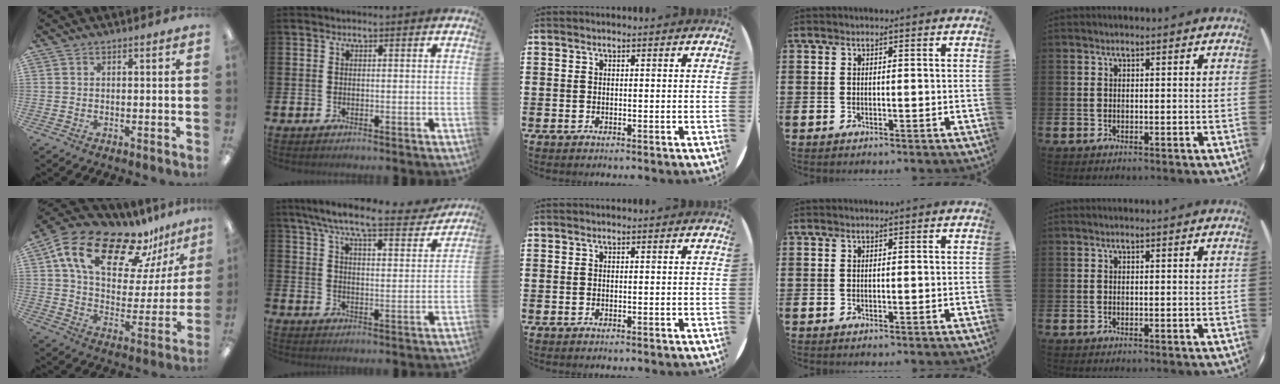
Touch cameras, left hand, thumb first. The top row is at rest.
{"thumb": {"total": 20.4, "force": [13.9, 9.8, 11.3], "torque": [-0.196, -0.086, 0.243]}, "index": {"total": 8.5, "force": [7.5, 0.9, 3.8], "torque": [-0.090, -0.043, 0.126]}}